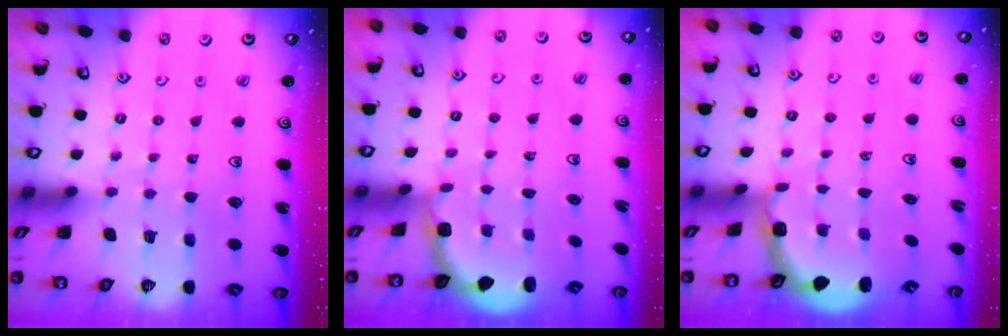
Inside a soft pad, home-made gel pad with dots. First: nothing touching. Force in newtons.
{"total": 1.9, "press": 1.6, "slide": 1.0}
{"total": 2.4, "press": 1.7, "slide": 1.6}